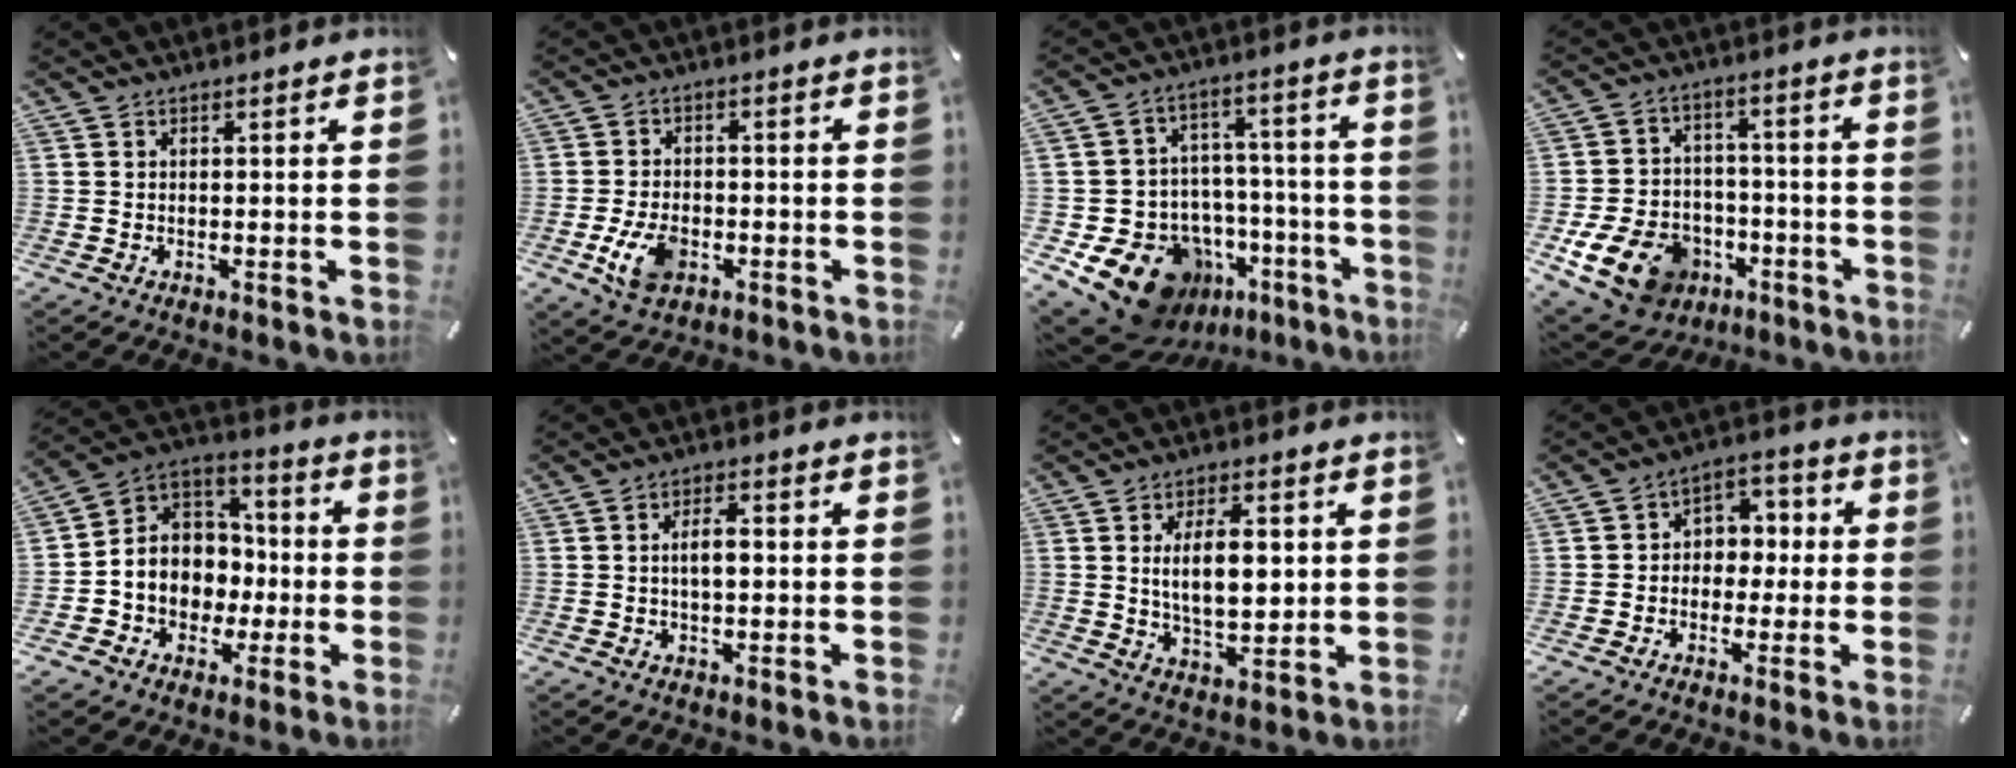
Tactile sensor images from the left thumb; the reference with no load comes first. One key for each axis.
{"total": 7.8, "fx": -2.8, "fy": 5.0, "fz": 5.3, "tx": -0.120, "ty": 0.006, "tz": -0.051}
{"total": 17.5, "fx": -9.9, "fy": 12.3, "fz": 7.6, "tx": -0.124, "ty": 0.054, "tz": -0.140}
{"total": 14.2, "fx": -6.4, "fy": 10.7, "fz": 6.8, "tx": -0.107, "ty": 0.042, "tz": -0.105}
{"total": 10.1, "fx": -1.8, "fy": 9.7, "fz": 2.1, "tx": -0.050, "ty": -0.001, "tz": -0.027}
{"total": 4.6, "fx": 0.1, "fy": 2.2, "fz": 4.0, "tx": -0.068, "ty": 0.006, "tz": -0.002}
{"total": 10.8, "fx": 1.8, "fy": 5.6, "fz": 9.1, "tx": -0.149, "ty": -0.008, "tz": 0.023}
{"total": 5.5, "fx": -1.5, "fy": 4.9, "fz": 1.9, "tx": -0.027, "ty": 0.012, "tz": -0.035}